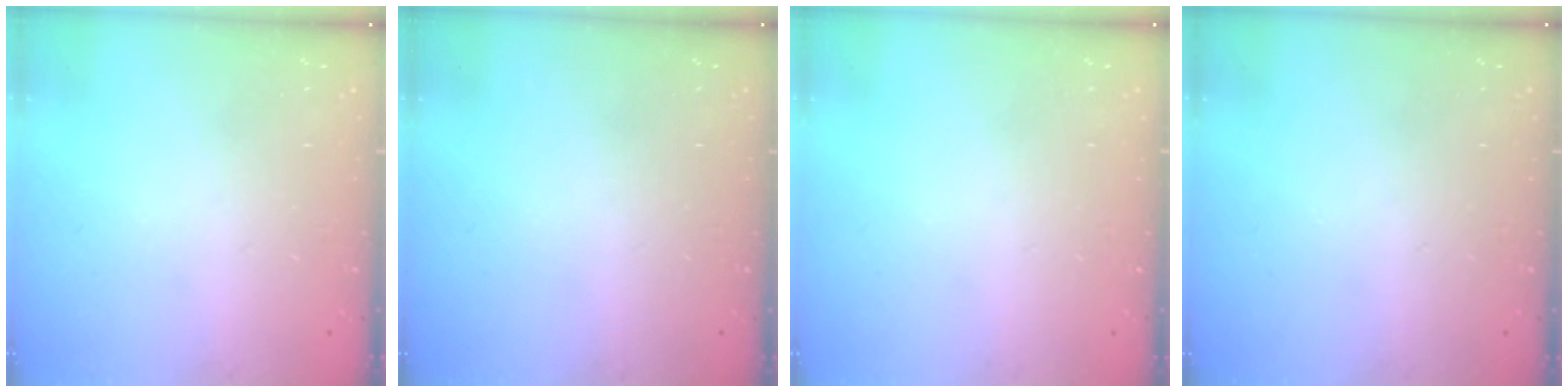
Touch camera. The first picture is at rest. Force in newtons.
{"total": 0.0}
{"total": 0.0}
{"total": 0.0}